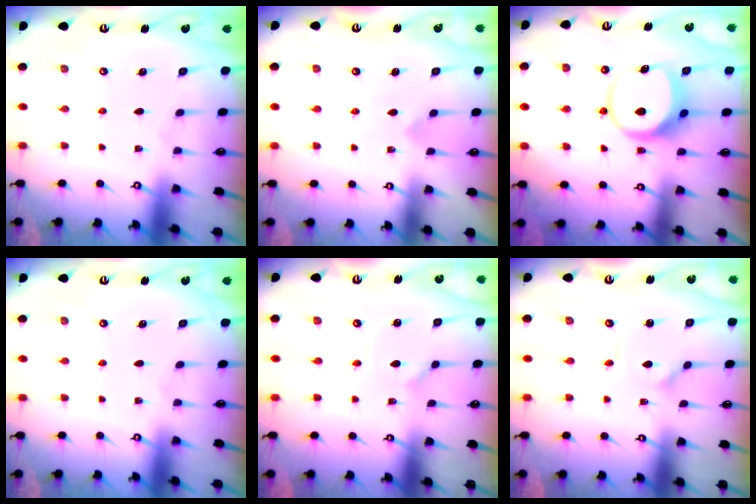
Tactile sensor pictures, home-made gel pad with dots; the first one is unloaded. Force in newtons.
{"total": 4.9, "press": 4.9, "slide": 0.5}
{"total": 7.0, "press": 6.9, "slide": 1.0}
{"total": 0.0}
{"total": 2.1, "press": 2.1, "slide": 0.5}
{"total": 1.6, "press": 1.6, "slide": 0.1}